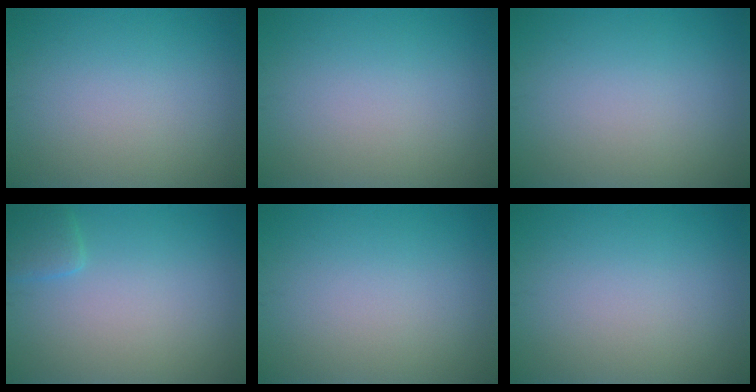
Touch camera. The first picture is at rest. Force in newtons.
{"total": 0.0}
{"total": 0.0}
{"total": 1.6, "press": 1.6, "slide": 0.1}
{"total": 0.0}
{"total": 0.0}